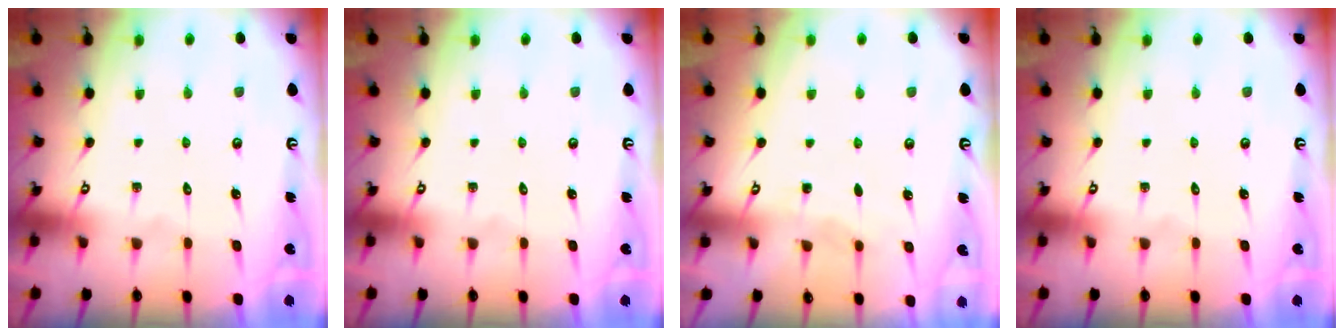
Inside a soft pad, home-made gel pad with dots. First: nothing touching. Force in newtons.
{"total": 0.0}
{"total": 3.1, "press": 3.1, "slide": 0.4}
{"total": 0.0}